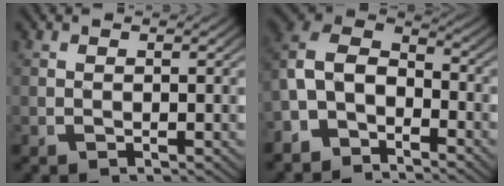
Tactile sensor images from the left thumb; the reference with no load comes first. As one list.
[{"total": 10.1, "force": [-0.4, 8.3, 5.8], "torque": [-0.137, -0.022, -0.019]}]